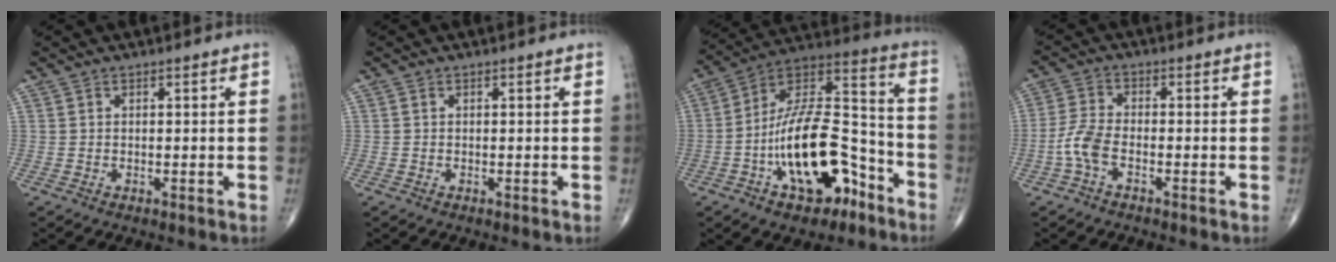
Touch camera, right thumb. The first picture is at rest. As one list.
[{"total": 0.0}, {"total": 21.2, "force": [-8.5, 10.4, 16.4], "torque": [-0.251, 0.079, -0.135]}, {"total": 5.0, "force": [-2.2, 2.1, 4.0], "torque": [-0.096, 0.015, -0.050]}]